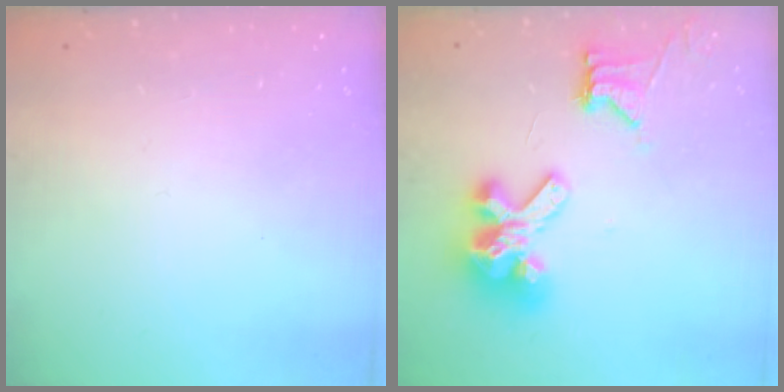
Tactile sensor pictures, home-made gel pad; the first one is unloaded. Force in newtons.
{"total": 14.3, "press": 14.2, "slide": 1.7}